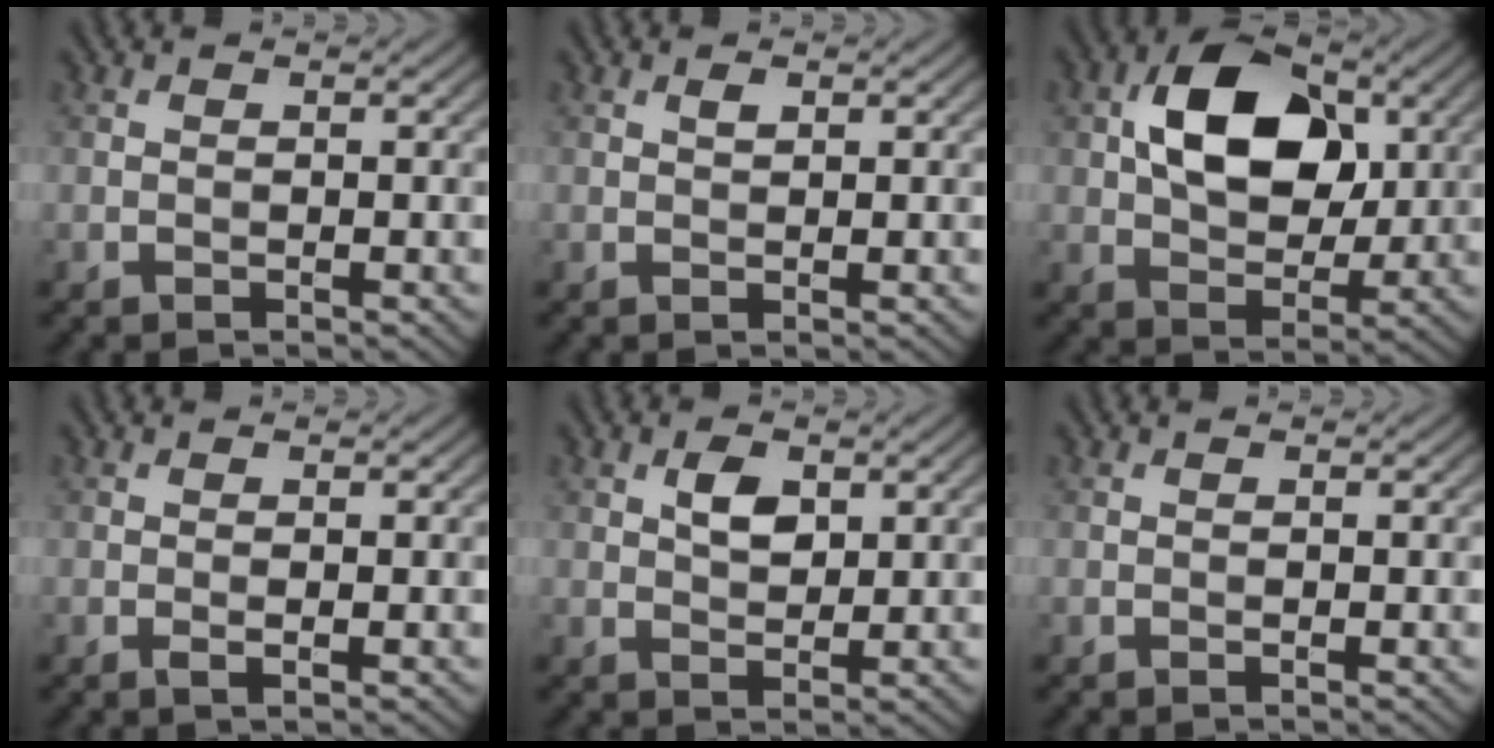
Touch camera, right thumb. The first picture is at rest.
{"total": 0.9, "force": [0.5, 0.3, 0.7], "torque": [-0.015, -0.002, 0.009]}
{"total": 11.5, "force": [2.9, 7.4, 8.3], "torque": [-0.147, 0.012, 0.043]}
{"total": 0.9, "force": [-0.2, 0.2, 0.9], "torque": [-0.019, -0.002, -0.005]}
{"total": 3.3, "force": [1.2, 1.9, 2.4], "torque": [-0.046, 0.000, 0.023]}
{"total": 0.0}